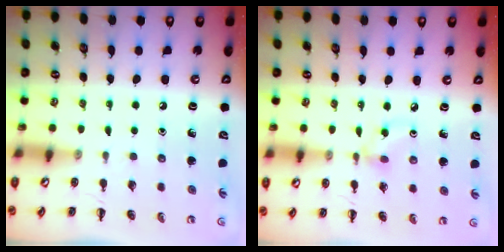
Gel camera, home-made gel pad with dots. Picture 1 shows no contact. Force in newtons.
{"total": 3.7, "press": 3.7, "slide": 0.6}